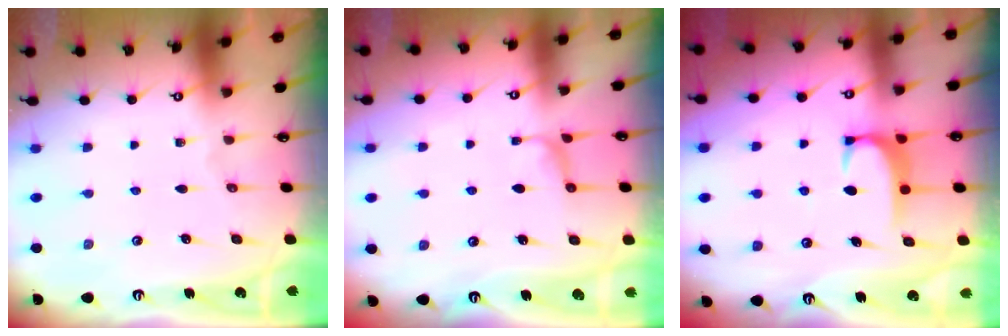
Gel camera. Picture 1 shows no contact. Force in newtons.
{"total": 1.8, "press": 1.5, "slide": 1.0}
{"total": 1.9, "press": 1.9, "slide": 0.6}